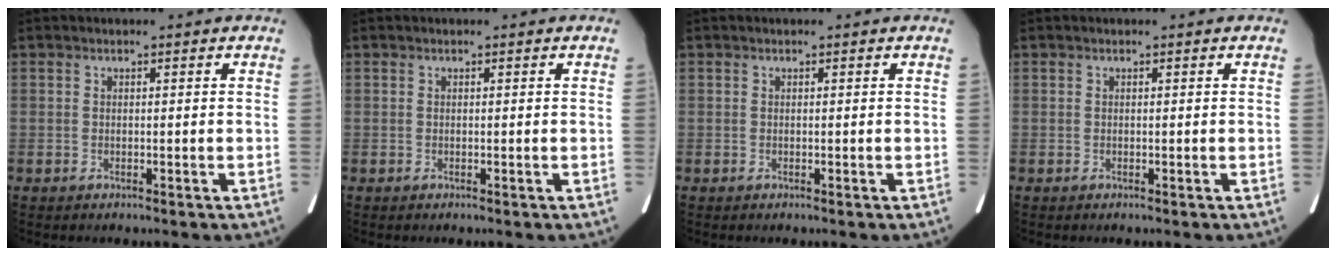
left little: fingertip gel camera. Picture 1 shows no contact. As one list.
[{"total": 0.0}, {"total": 0.0}, {"total": 0.0}]